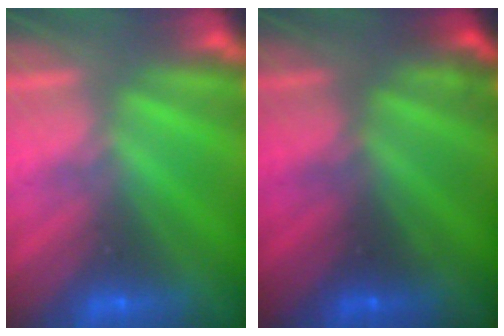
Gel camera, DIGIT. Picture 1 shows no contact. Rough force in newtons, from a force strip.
{"total": 1.4}